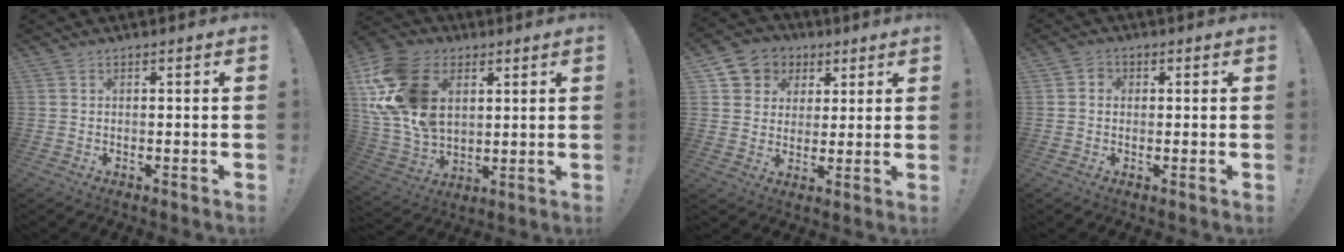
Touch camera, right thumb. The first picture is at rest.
{"total": 21.7, "force": [6.7, 15.2, 13.9], "torque": [-0.281, -0.025, 0.129]}
{"total": 8.0, "force": [2.6, 7.3, 1.8], "torque": [-0.029, -0.014, 0.057]}
{"total": 2.5, "force": [-0.3, 2.1, 1.2], "torque": [-0.013, 0.003, -0.007]}